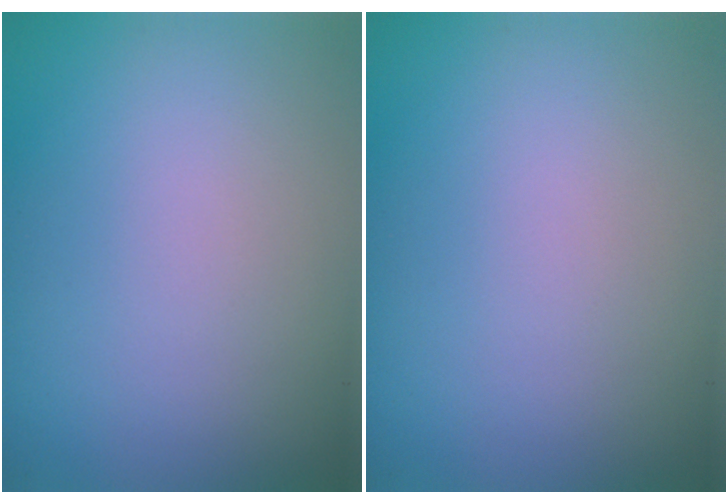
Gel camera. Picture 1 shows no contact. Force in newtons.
{"total": 0.0}